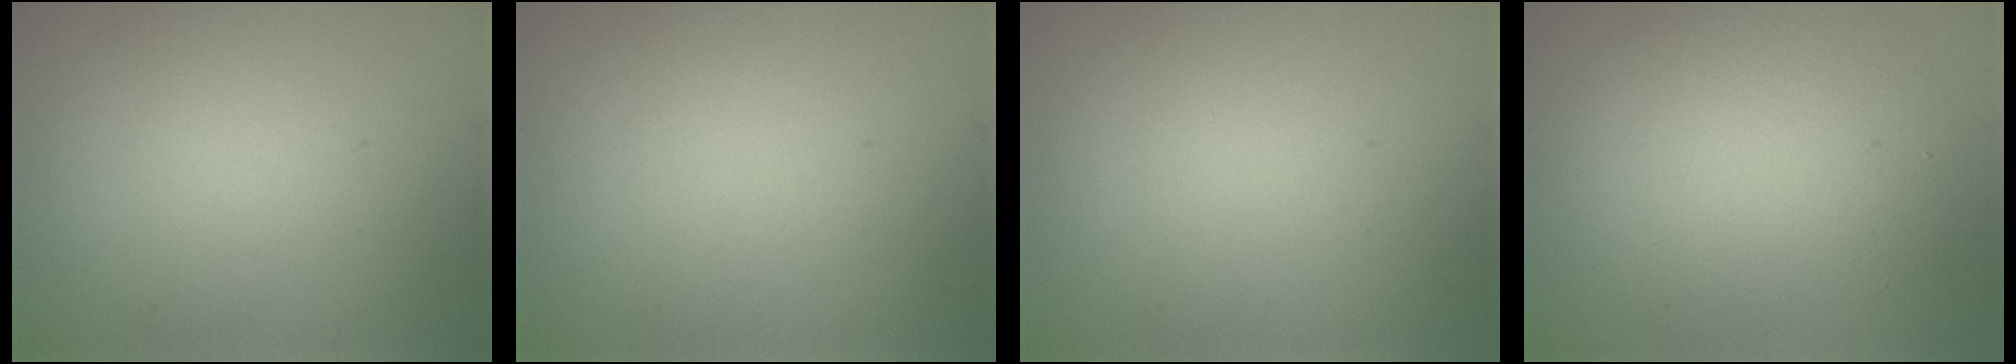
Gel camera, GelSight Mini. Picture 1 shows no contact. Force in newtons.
{"total": 0.0}
{"total": 0.0}
{"total": 5.3, "press": 5.3, "slide": 0.2}